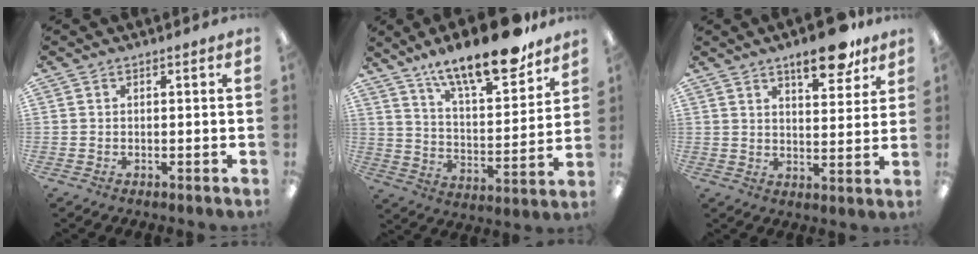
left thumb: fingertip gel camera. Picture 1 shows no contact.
{"total": 19.2, "force": [15.1, 5.2, 10.8], "torque": [-0.172, -0.097, 0.252]}
{"total": 11.0, "force": [7.7, 3.8, 7.0], "torque": [-0.089, -0.039, 0.126]}